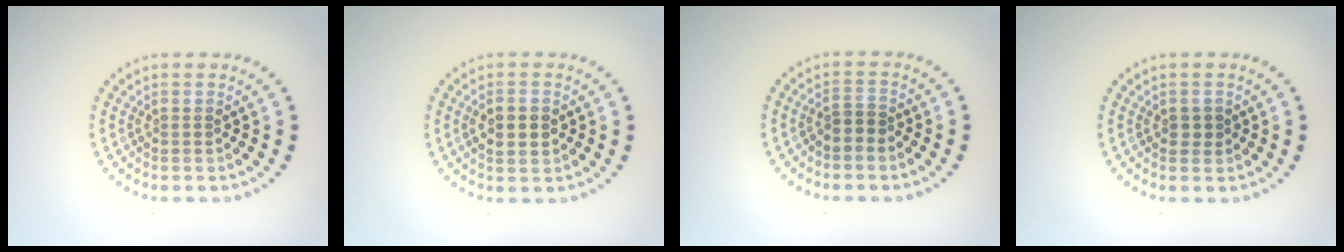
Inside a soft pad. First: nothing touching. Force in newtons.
{"total": 2.2, "press": 2.2, "slide": 0.1}
{"total": 1.6, "press": 1.3, "slide": 0.9}
{"total": 1.2, "press": 1.2, "slide": 0.1}